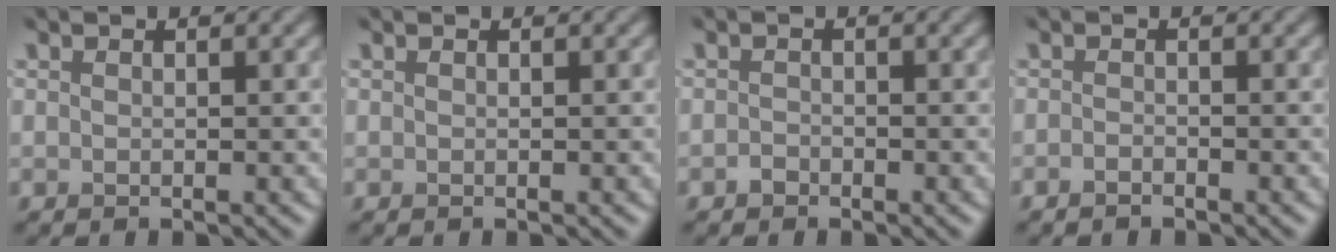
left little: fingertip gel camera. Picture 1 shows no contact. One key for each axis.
{"total": 0.0}
{"total": 0.8, "fx": -0.6, "fy": 0.5, "fz": 0.2, "tx": -0.001, "ty": 0.000, "tz": -0.011}
{"total": 0.7, "fx": -0.6, "fy": 0.2, "fz": 0.4, "tx": -0.005, "ty": 0.000, "tz": -0.012}